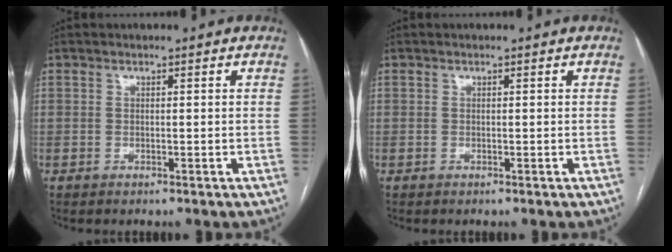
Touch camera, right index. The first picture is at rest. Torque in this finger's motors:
{"motor_torque": [0.00, 0.00, 0.01, 0.00]}